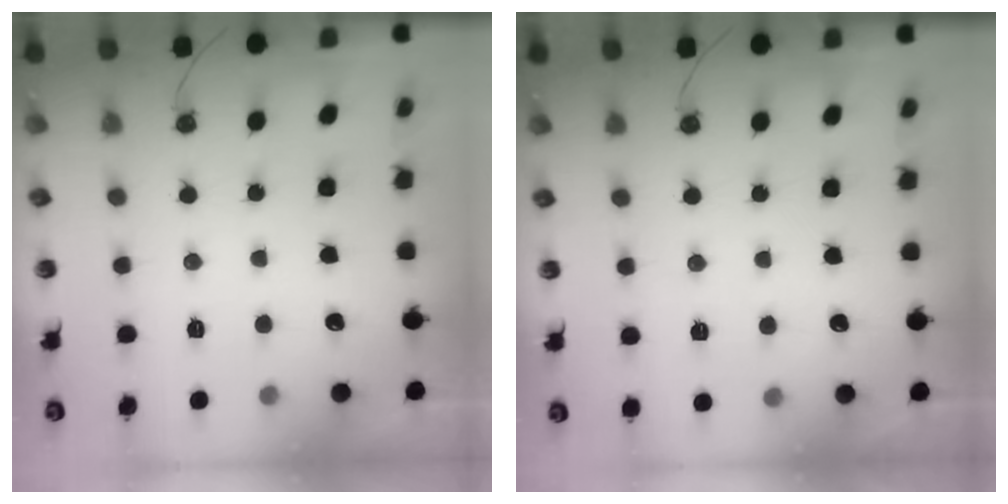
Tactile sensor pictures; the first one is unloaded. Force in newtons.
{"total": 2.1, "press": 2.1, "slide": 0.5}